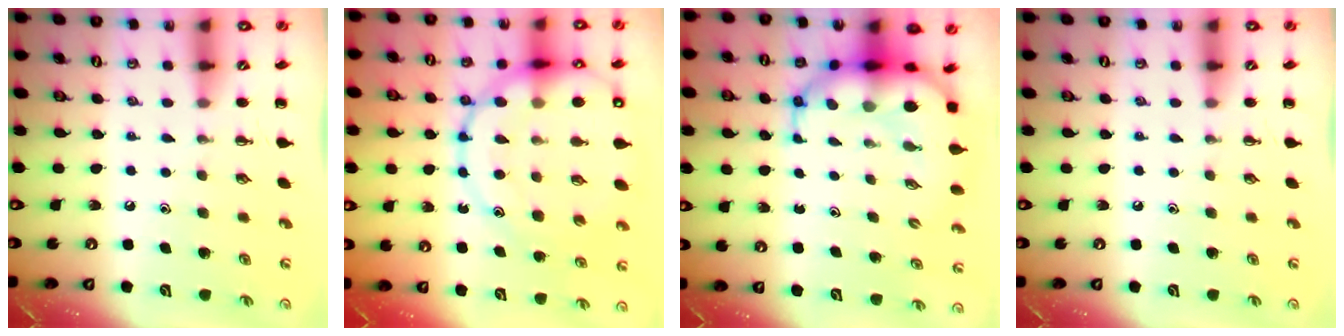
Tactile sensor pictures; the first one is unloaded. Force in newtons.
{"total": 24.3, "press": 24.0, "slide": 3.3}
{"total": 12.0, "press": 11.5, "slide": 3.5}
{"total": 0.0}